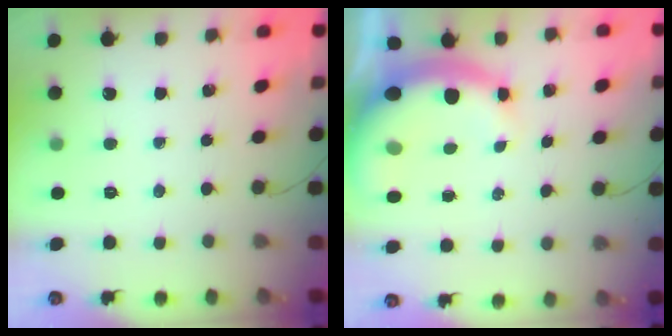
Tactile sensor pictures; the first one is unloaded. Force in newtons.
{"total": 9.4, "press": 9.2, "slide": 1.8}